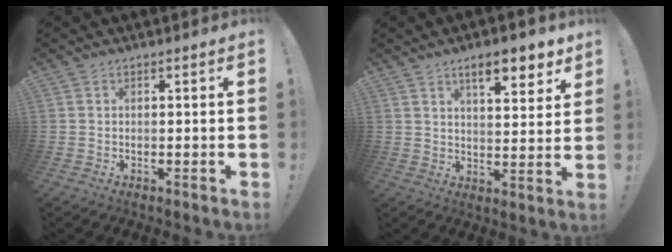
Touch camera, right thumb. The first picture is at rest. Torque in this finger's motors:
{"motor_torque": [-0.40, 0.78, 0.55, 0.79, 0.29]}